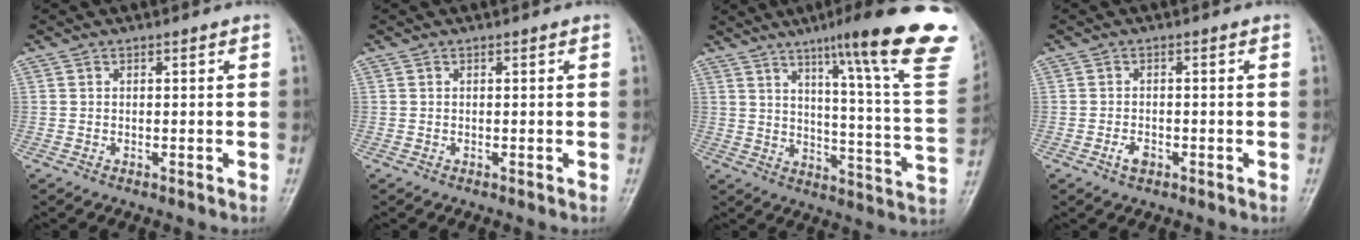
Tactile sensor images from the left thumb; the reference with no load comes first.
{"total": 0.0}
{"total": 26.3, "force": [16.0, 2.9, 20.6], "torque": [-0.256, -0.072, 0.213]}
{"total": 2.0, "force": [-1.0, 1.2, 1.3], "torque": [-0.024, 0.005, -0.018]}